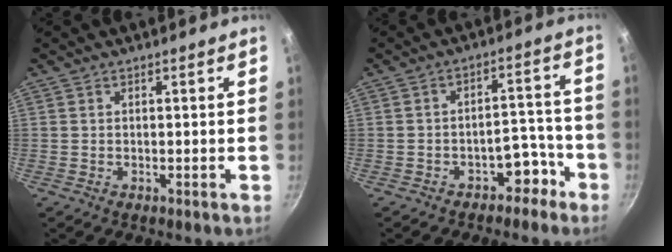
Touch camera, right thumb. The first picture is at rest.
{"total": 6.6, "force": [-4.3, 4.1, 2.9], "torque": [-0.012, 0.059, -0.062]}